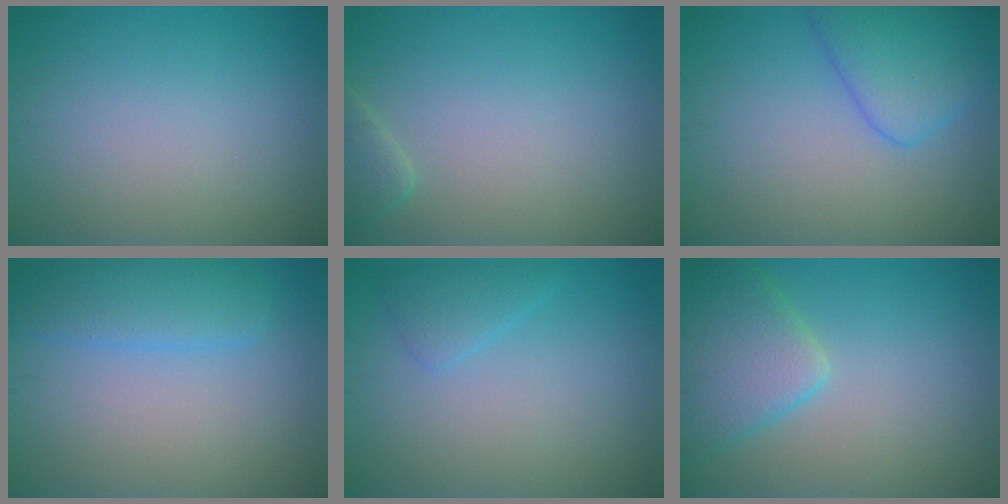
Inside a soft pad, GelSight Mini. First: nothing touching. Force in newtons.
{"total": 1.6, "press": 1.6, "slide": 0.2}
{"total": 4.6, "press": 4.6, "slide": 0.2}
{"total": 3.4, "press": 3.4, "slide": 0.3}
{"total": 1.7, "press": 1.7, "slide": 0.0}
{"total": 5.3, "press": 5.3, "slide": 0.2}